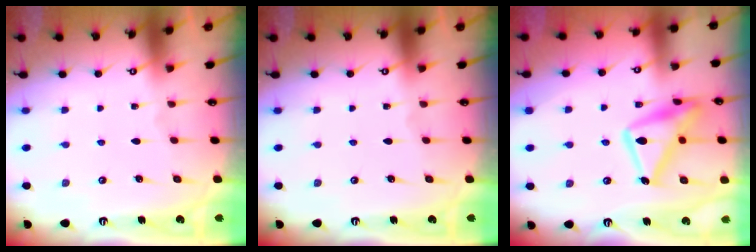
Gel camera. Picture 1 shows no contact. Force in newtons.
{"total": 0.0}
{"total": 18.8, "press": 18.7, "slide": 1.3}